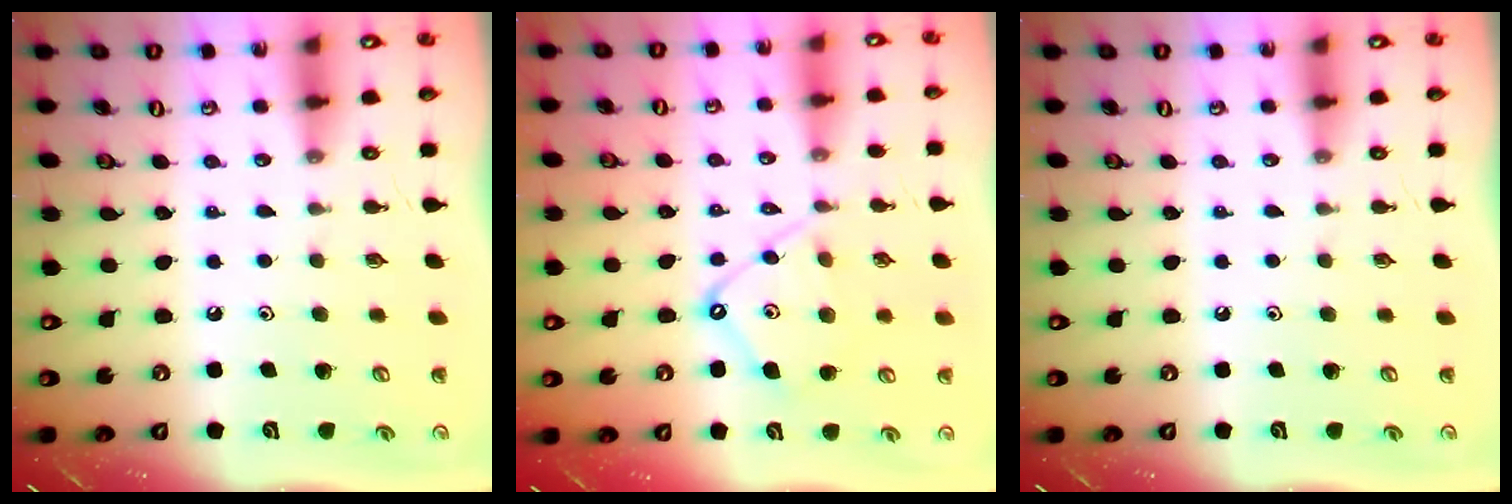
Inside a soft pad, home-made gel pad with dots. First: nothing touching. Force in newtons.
{"total": 11.4, "press": 11.4, "slide": 1.0}
{"total": 0.0}